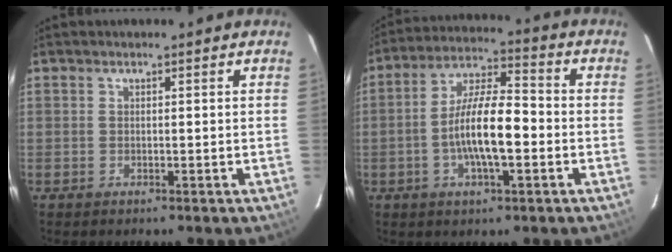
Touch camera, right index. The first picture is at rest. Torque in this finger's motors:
{"motor_torque": [1.58, -0.56, 0.84, 0.21]}